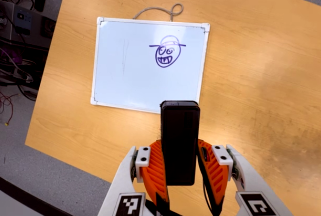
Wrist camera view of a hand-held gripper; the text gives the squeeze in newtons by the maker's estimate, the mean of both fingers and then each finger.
{"total": 4.6, "left": 3.1, "right": 6.1}